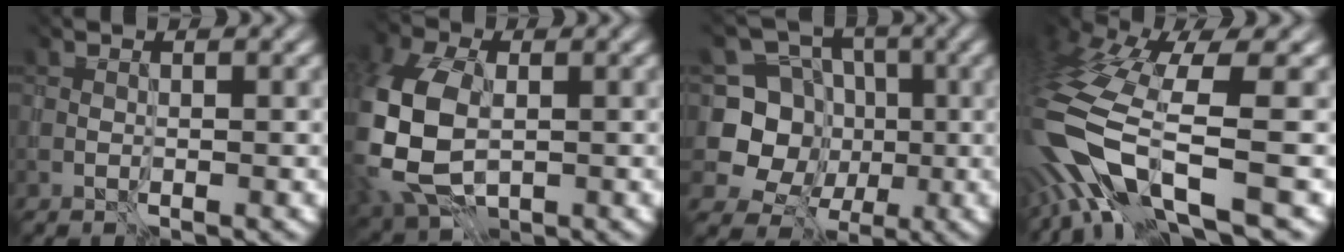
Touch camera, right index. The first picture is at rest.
{"total": 8.9, "force": [-0.5, 6.5, 6.1], "torque": [-0.184, -0.012, -0.008]}
{"total": 6.3, "force": [0.4, 6.0, 1.7], "torque": [-0.034, 0.000, -0.018]}
{"total": 10.8, "force": [-4.4, 3.4, 9.3], "torque": [-0.209, -0.012, -0.068]}